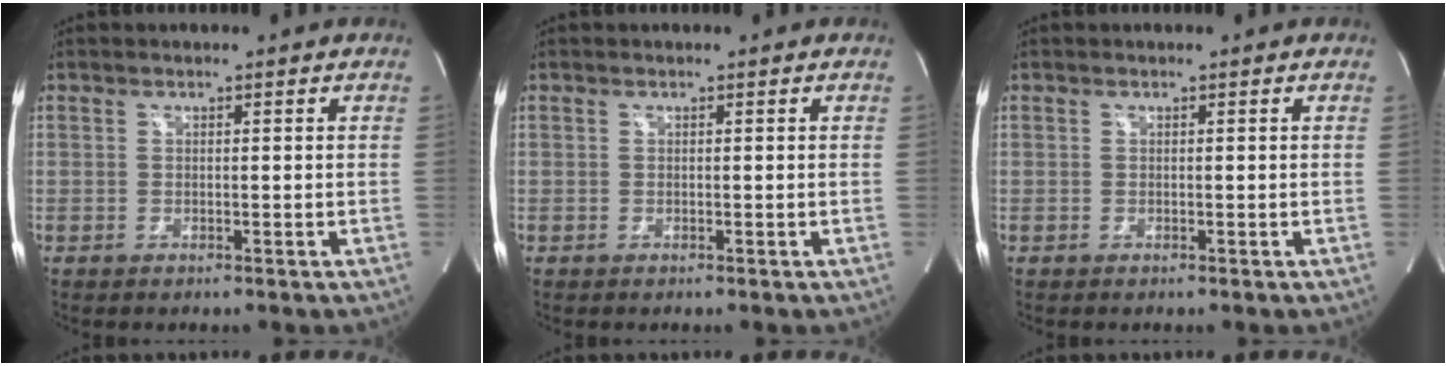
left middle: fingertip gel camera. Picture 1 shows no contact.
{"total": 0.0}
{"total": 0.0}